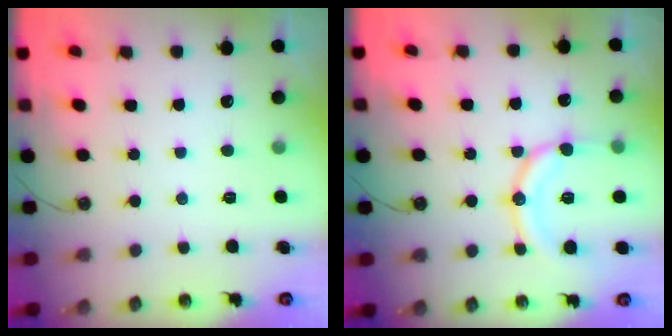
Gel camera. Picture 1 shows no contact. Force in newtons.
{"total": 14.2, "press": 14.0, "slide": 2.1}